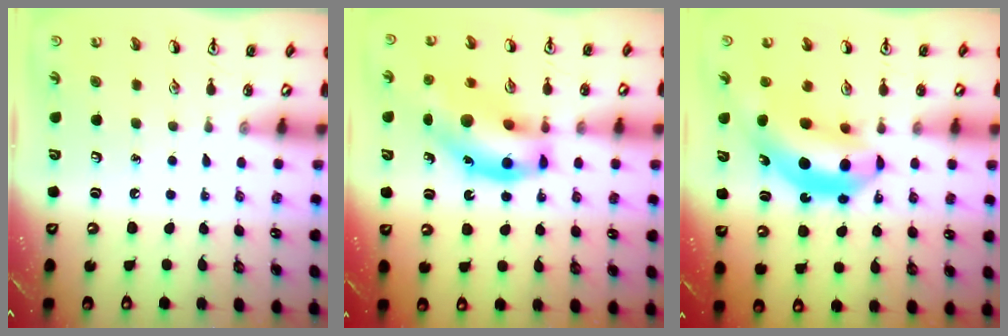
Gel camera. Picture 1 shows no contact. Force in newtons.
{"total": 17.4, "press": 17.1, "slide": 3.0}
{"total": 12.1, "press": 11.4, "slide": 3.8}